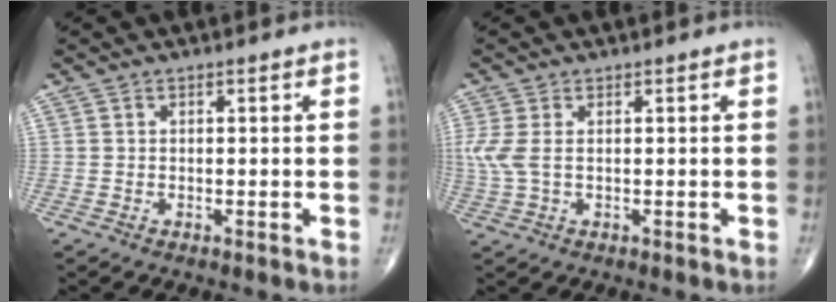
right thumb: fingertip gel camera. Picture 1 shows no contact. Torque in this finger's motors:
{"motor_torque": [0.50, 0.70, 0.62, 0.19, 0.07]}